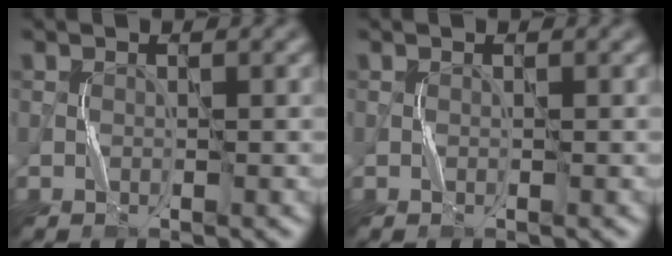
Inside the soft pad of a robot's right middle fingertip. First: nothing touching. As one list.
[{"total": 0.0}]